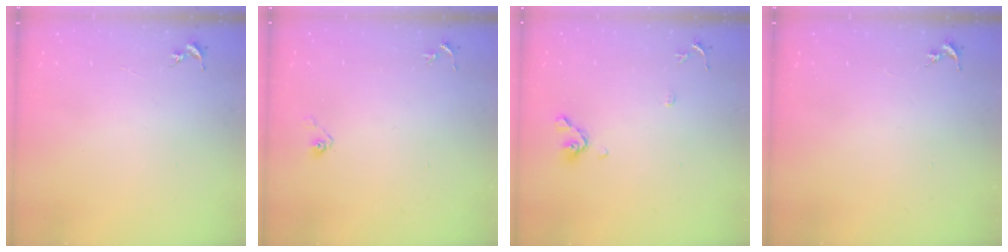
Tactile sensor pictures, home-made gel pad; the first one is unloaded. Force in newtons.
{"total": 3.5, "press": 3.2, "slide": 1.5}
{"total": 8.3, "press": 8.0, "slide": 2.1}
{"total": 0.0}